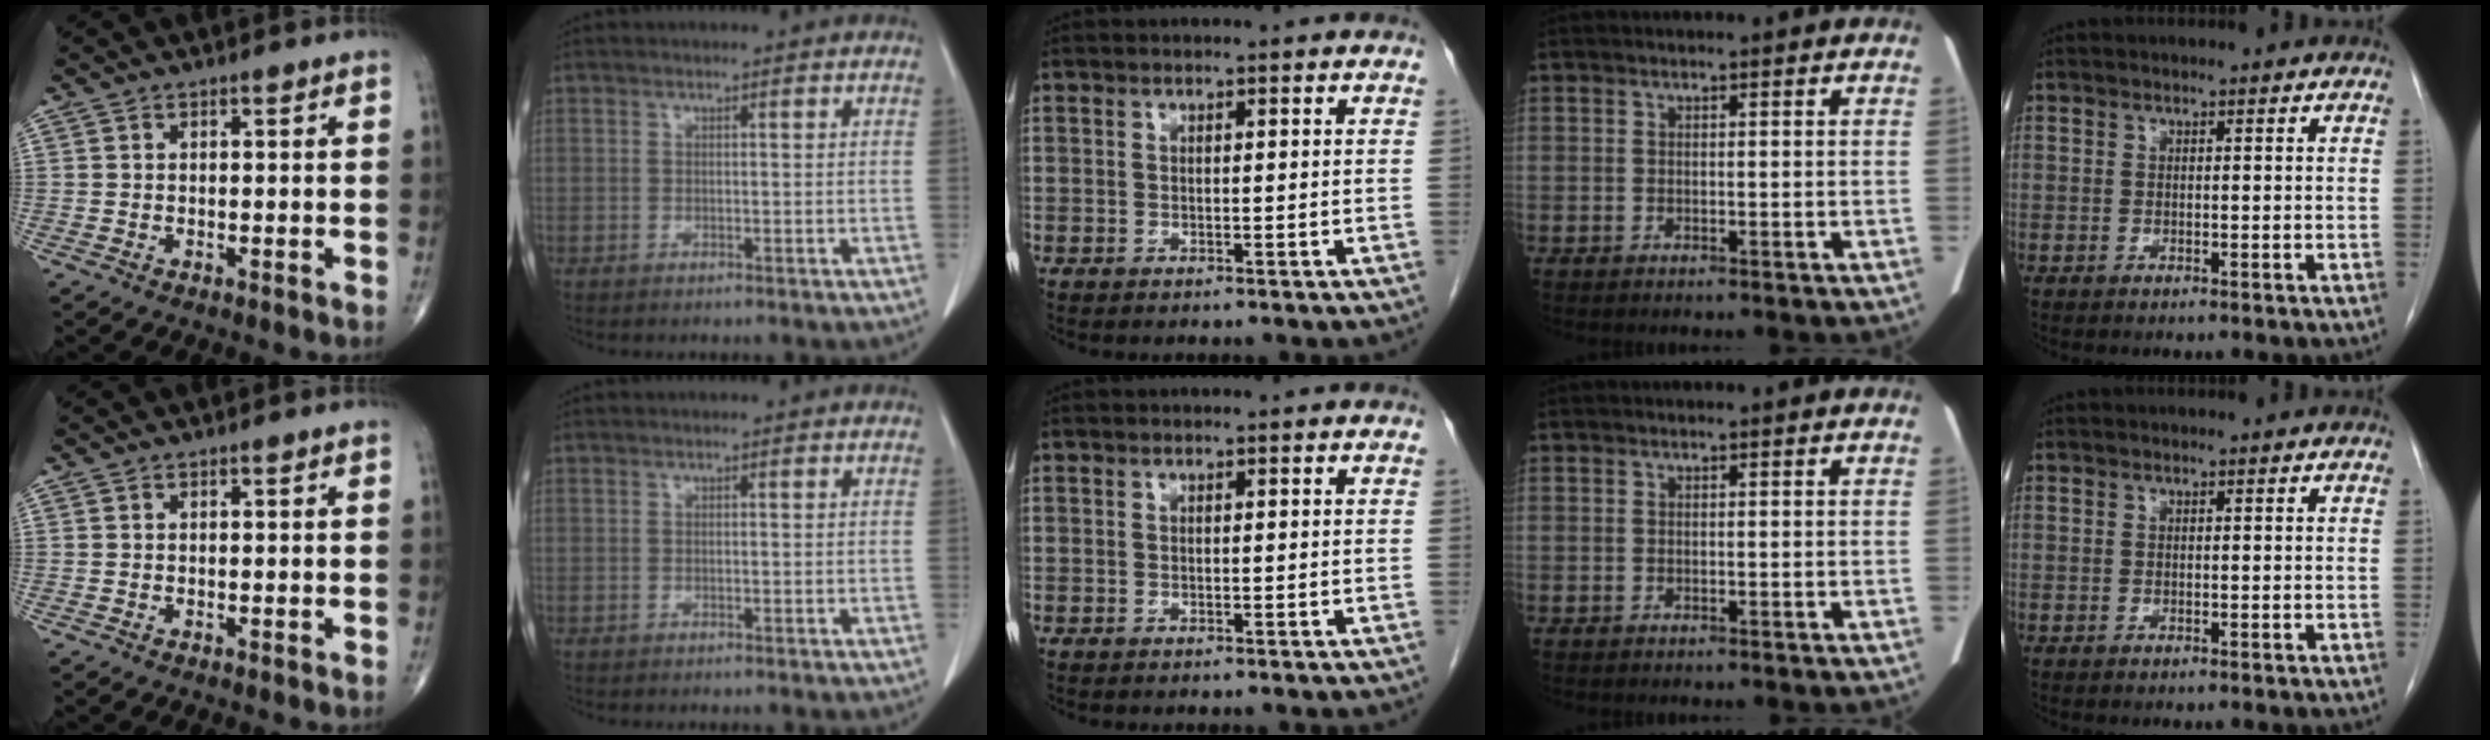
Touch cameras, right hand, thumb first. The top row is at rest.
{}